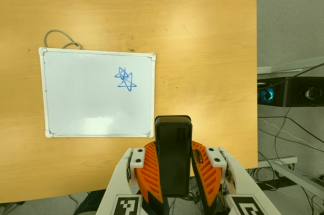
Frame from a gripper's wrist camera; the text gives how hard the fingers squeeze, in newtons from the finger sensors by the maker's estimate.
{"total": 9.5, "left": 8.1, "right": 11.0}